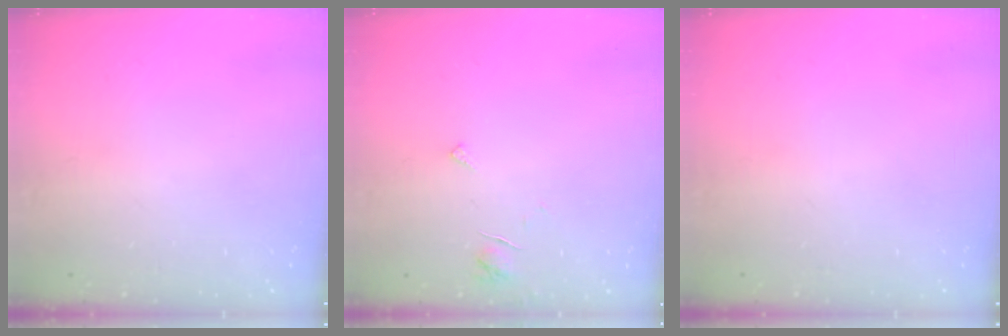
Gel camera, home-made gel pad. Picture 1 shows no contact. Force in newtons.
{"total": 3.2, "press": 3.2, "slide": 0.3}
{"total": 0.0}